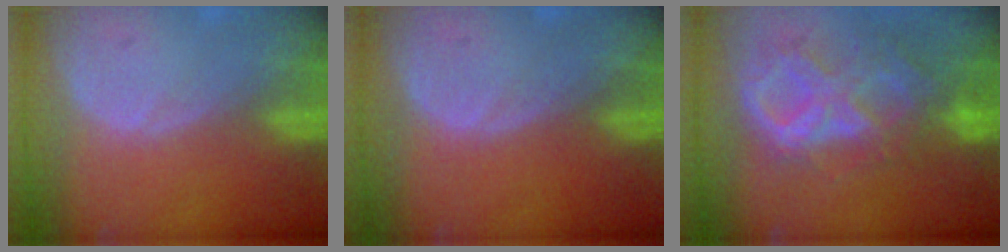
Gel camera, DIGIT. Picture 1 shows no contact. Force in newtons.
{"total": 0.0}
{"total": 10.2, "press": 8.7, "slide": 5.3}